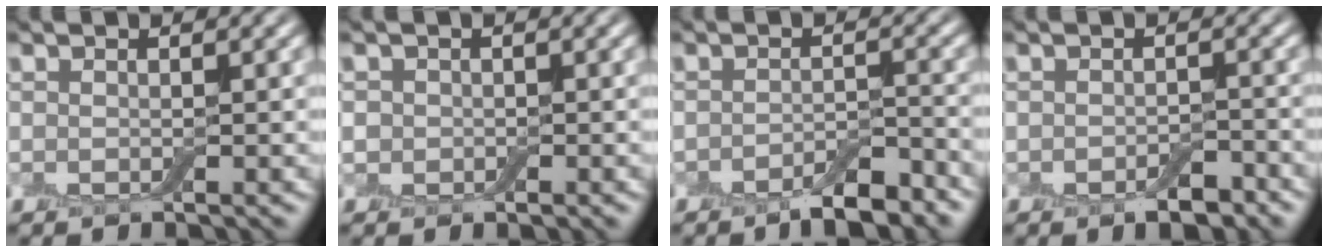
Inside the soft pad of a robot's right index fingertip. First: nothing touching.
{"total": 1.2, "force": [-0.2, 1.1, 0.4], "torque": [-0.001, -0.004, -0.007]}
{"total": 3.9, "force": [-2.9, 1.2, 2.4], "torque": [-0.033, 0.001, -0.046]}
{"total": 2.6, "force": [-1.5, 1.2, 1.7], "torque": [-0.026, -0.003, -0.022]}